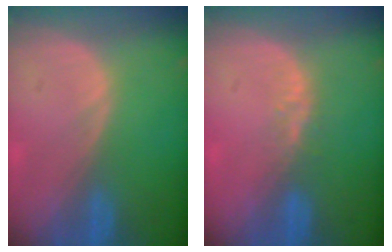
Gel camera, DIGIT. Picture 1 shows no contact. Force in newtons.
{"total": 2.8, "press": 2.1, "slide": 1.8}